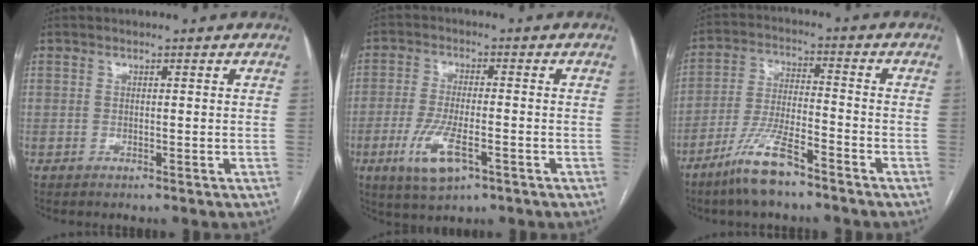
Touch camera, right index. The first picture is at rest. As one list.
[{"total": 7.9, "force": [-3.4, 2.3, 6.8], "torque": [-0.140, -0.014, -0.056]}, {"total": 9.3, "force": [-6.7, 1.5, 6.3], "torque": [-0.133, -0.014, -0.128]}]